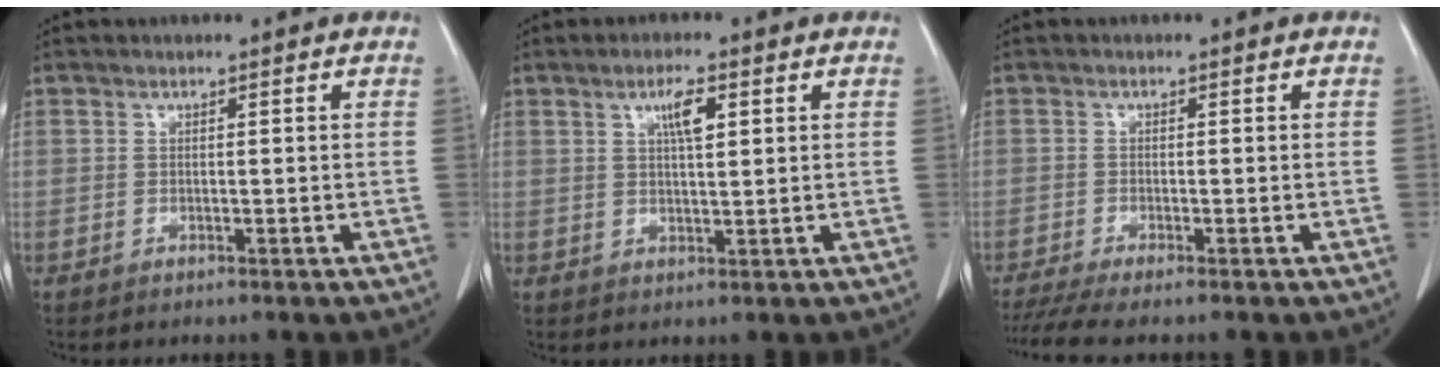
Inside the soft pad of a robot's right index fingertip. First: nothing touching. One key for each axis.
{"total": 4.0, "fx": 1.6, "fy": 0.7, "fz": 3.6, "tx": -0.064, "ty": 0.001, "tz": 0.028}
{"total": 5.1, "fx": -4.1, "fy": -0.2, "fz": 2.9, "tx": -0.050, "ty": -0.013, "tz": -0.073}